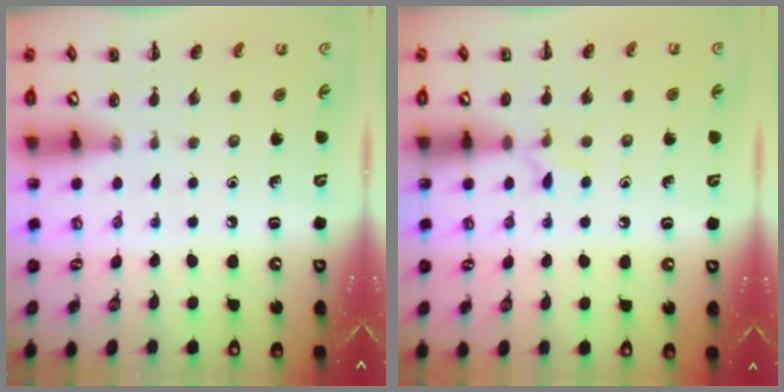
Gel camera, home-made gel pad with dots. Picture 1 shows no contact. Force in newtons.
{"total": 5.0, "press": 4.8, "slide": 1.6}